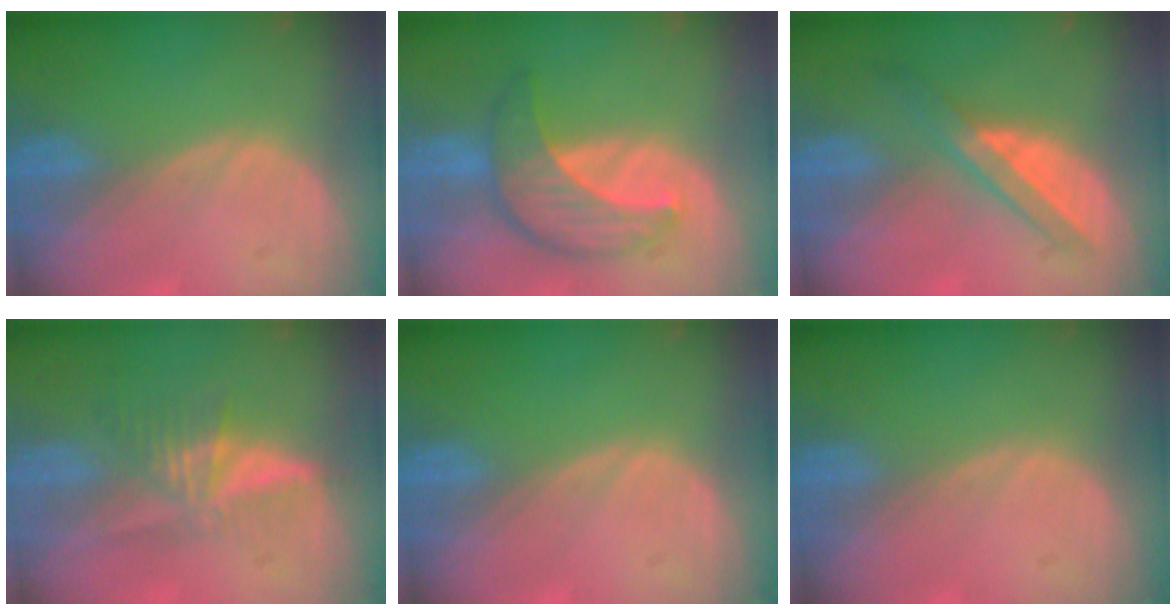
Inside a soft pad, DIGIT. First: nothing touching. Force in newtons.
{"total": 7.8, "press": 7.6, "slide": 1.8}
{"total": 5.9, "press": 5.4, "slide": 2.4}
{"total": 5.3, "press": 5.2, "slide": 1.1}
{"total": 0.0}
{"total": 0.0}